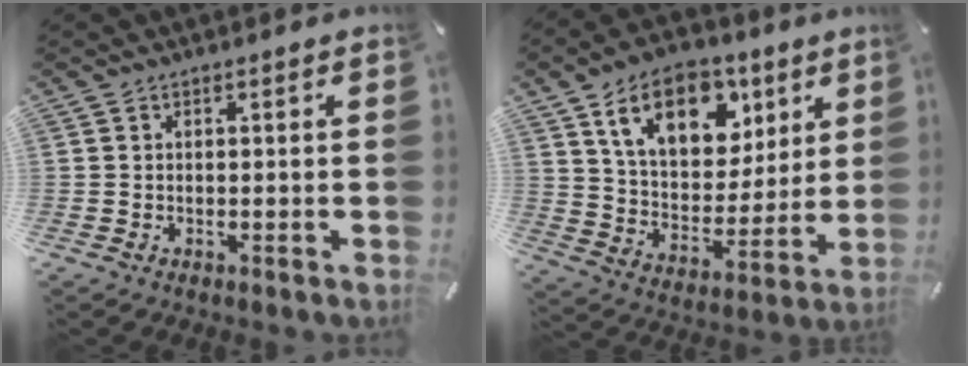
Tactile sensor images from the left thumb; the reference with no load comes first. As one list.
[{"total": 17.3, "force": [9.4, 11.2, 9.3], "torque": [-0.157, -0.033, 0.169]}]